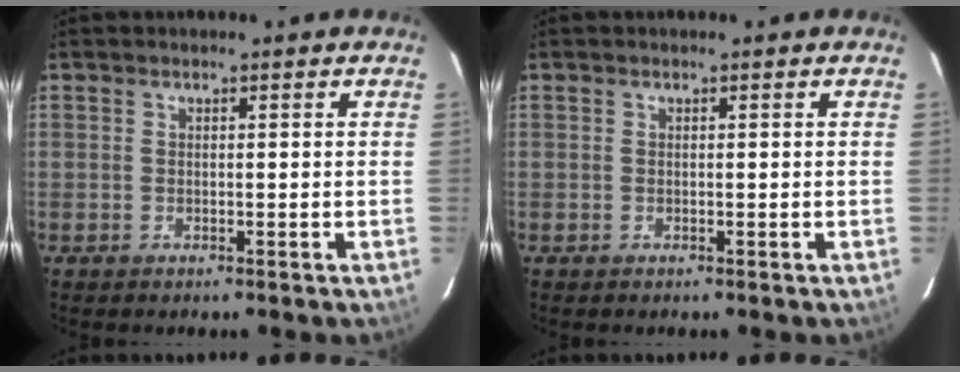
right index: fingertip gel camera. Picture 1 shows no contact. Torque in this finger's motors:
{"motor_torque": [-0.02, -0.02, 0.04, 0.00]}